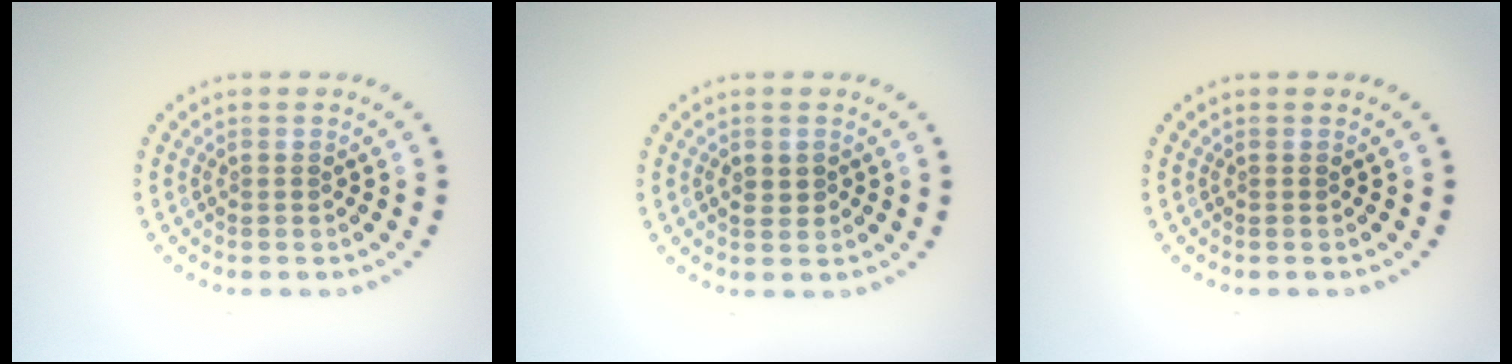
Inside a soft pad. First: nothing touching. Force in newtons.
{"total": 1.2, "press": 1.2, "slide": 0.0}
{"total": 0.0}